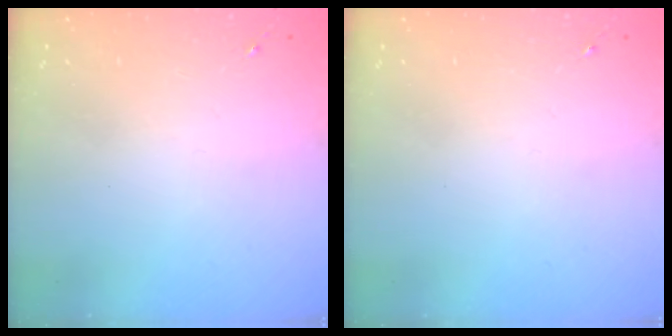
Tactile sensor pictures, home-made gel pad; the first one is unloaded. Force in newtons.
{"total": 0.0}